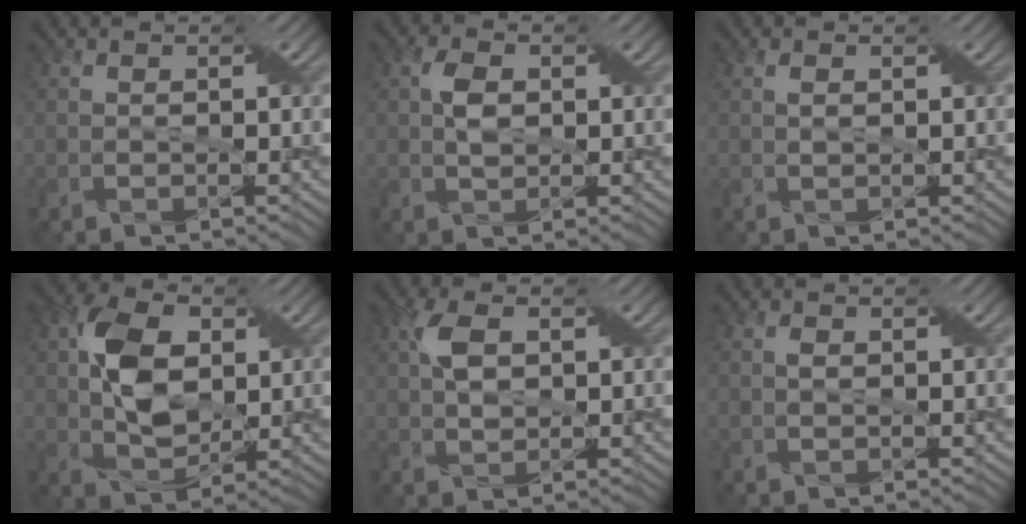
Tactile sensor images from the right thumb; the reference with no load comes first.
{"total": 2.9, "force": [0.4, 1.8, 2.2], "torque": [-0.047, 0.006, 0.006]}
{"total": 1.1, "force": [0.4, 0.5, 0.9], "torque": [-0.019, 0.004, 0.007]}
{"total": 8.8, "force": [1.8, 5.7, 6.5], "torque": [-0.138, 0.008, 0.034]}
{"total": 4.3, "force": [1.1, 2.3, 3.5], "torque": [-0.078, 0.009, 0.021]}
{"total": 0.9, "force": [0.1, 0.5, 0.7], "torque": [-0.014, 0.004, 0.002]}